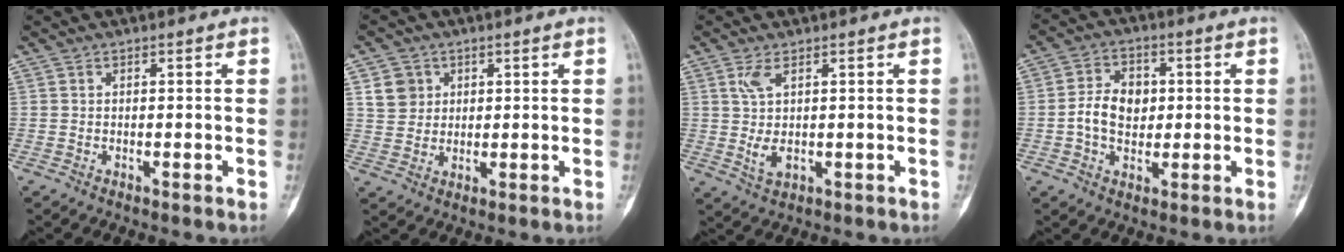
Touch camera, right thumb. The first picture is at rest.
{"total": 5.2, "force": [2.1, 4.5, 1.5], "torque": [-0.005, -0.009, 0.040]}
{"total": 4.8, "force": [1.0, 2.1, 4.2], "torque": [-0.089, -0.003, 0.028]}
{"total": 7.9, "force": [0.0, 5.8, 5.3], "torque": [-0.075, 0.012, -0.005]}